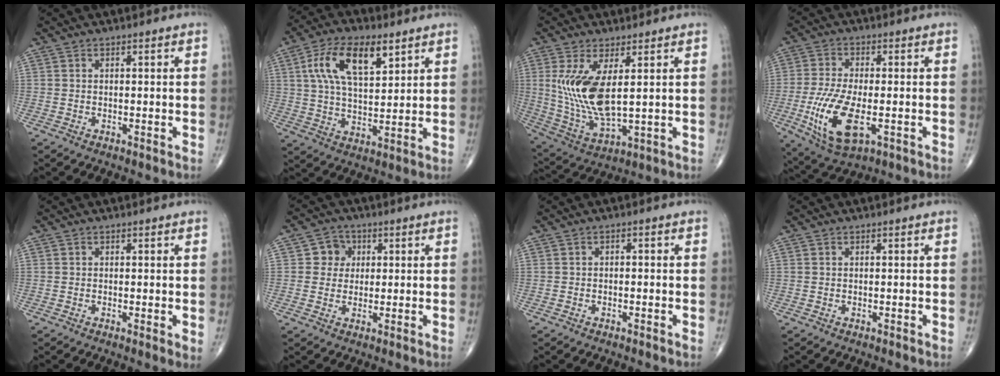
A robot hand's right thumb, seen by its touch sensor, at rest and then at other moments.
{"total": 13.4, "force": [5.6, 6.3, 10.5], "torque": [-0.179, -0.008, 0.102]}
{"total": 13.0, "force": [2.6, 5.1, 11.7], "torque": [-0.246, -0.026, 0.068]}
{"total": 12.4, "force": [-3.3, 5.3, 10.8], "torque": [-0.224, -0.007, -0.054]}
{"total": 1.4, "force": [-0.1, 0.3, 1.4], "torque": [-0.022, -0.006, -0.005]}
{"total": 4.4, "force": [0.9, 4.2, 1.1], "torque": [0.014, 0.006, 0.006]}
{"total": 0.5, "force": [-0.2, 0.4, 0.3], "torque": [0.000, 0.001, -0.007]}
{"total": 0.0}